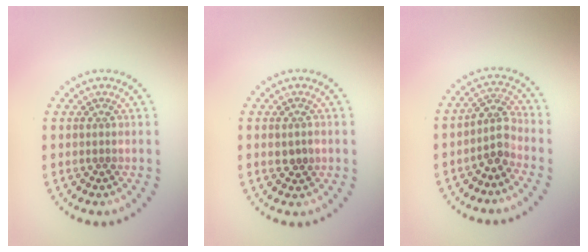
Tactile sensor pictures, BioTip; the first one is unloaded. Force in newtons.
{"total": 1.5, "press": 1.5, "slide": 0.1}
{"total": 2.5, "press": 1.9, "slide": 1.7}